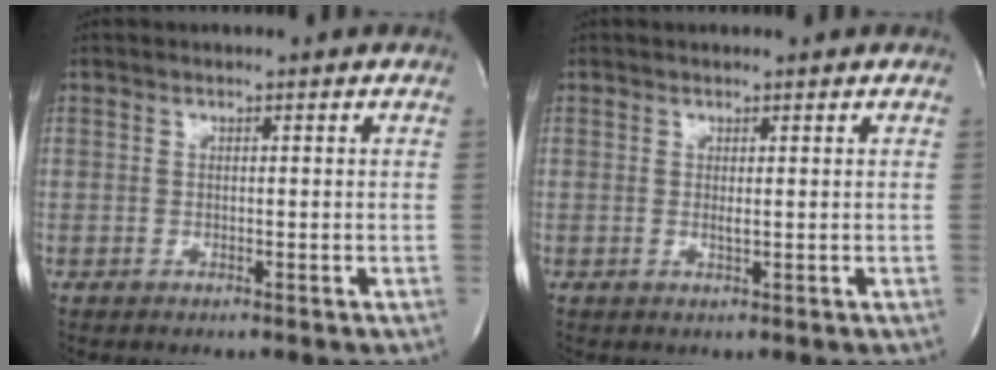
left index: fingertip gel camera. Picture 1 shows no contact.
{"total": 0.9, "force": [0.3, 0.1, 0.9], "torque": [-0.017, 0.002, 0.006]}